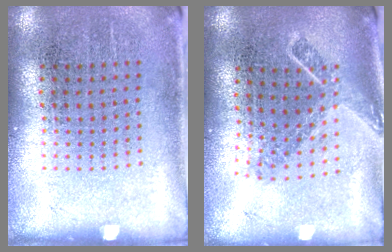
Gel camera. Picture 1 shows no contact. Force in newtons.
{"total": 1.7, "press": 1.3, "slide": 1.1}